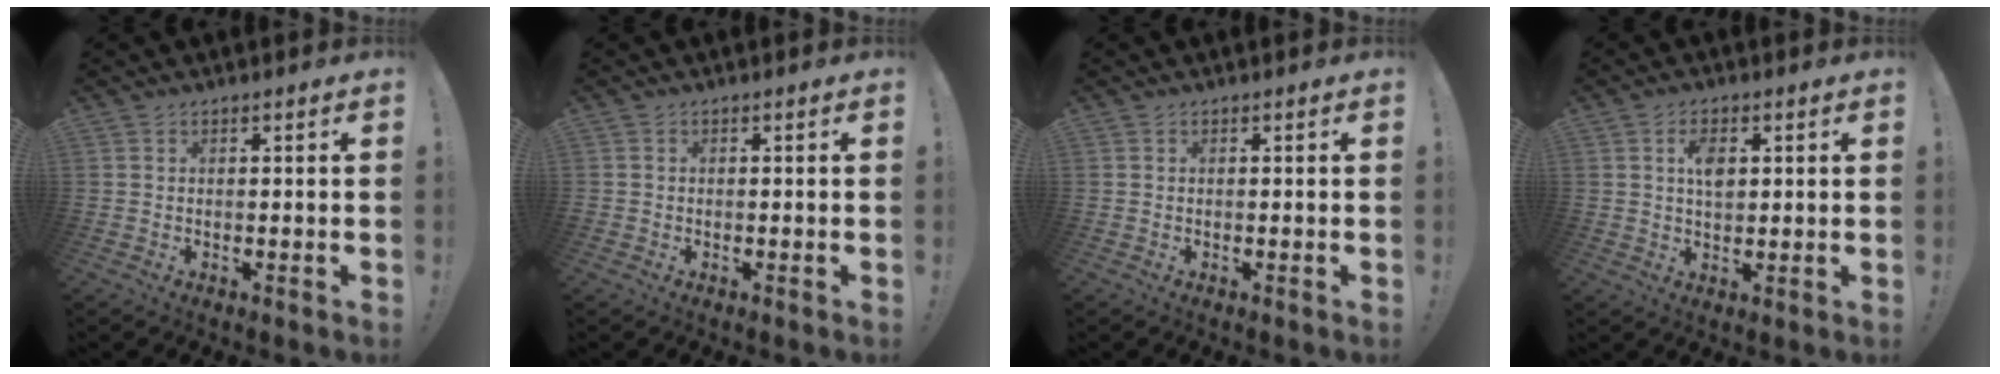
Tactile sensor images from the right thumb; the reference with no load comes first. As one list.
[{"total": 0.7, "force": [-0.2, 0.6, -0.1], "torque": [-0.005, 0.004, -0.003]}, {"total": 0.0}, {"total": 5.8, "force": [1.4, 3.4, 4.4], "torque": [-0.065, -0.001, 0.023]}]